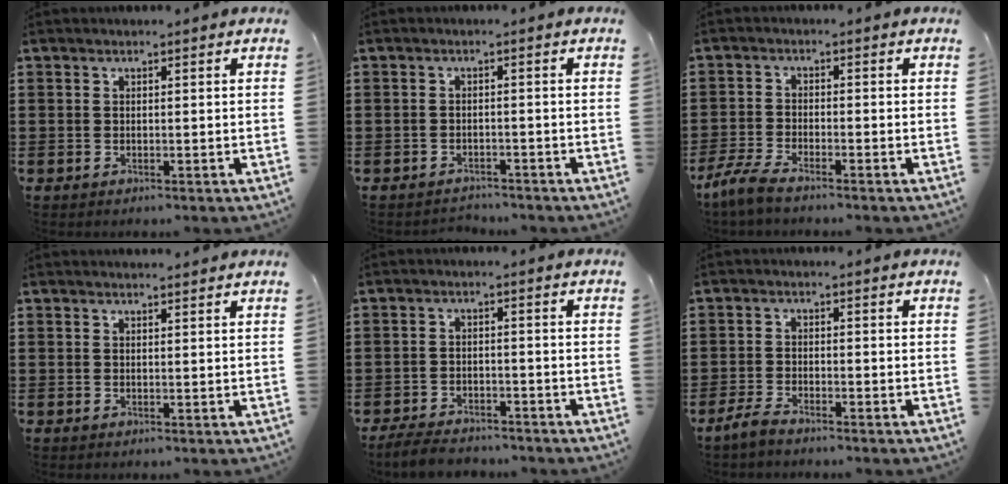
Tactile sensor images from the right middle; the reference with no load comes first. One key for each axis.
{"total": 1.8, "fx": -1.7, "fy": 0.3, "fz": -0.2, "tx": -0.002, "ty": 0.001, "tz": -0.040}
{"total": 4.0, "fx": -3.4, "fy": 0.4, "fz": 2.1, "tx": -0.062, "ty": -0.013, "tz": -0.074}
{"total": 0.9, "fx": 0.9, "fy": 0.0, "fz": 0.1, "tx": 0.003, "ty": -0.004, "tz": 0.015}
{"total": 3.7, "fx": -3.5, "fy": 0.8, "fz": 0.7, "tx": -0.020, "ty": 0.003, "tz": -0.075}
{"total": 2.6, "fx": -2.3, "fy": 0.4, "fz": 1.3, "tx": -0.044, "ty": -0.002, "tz": -0.052}